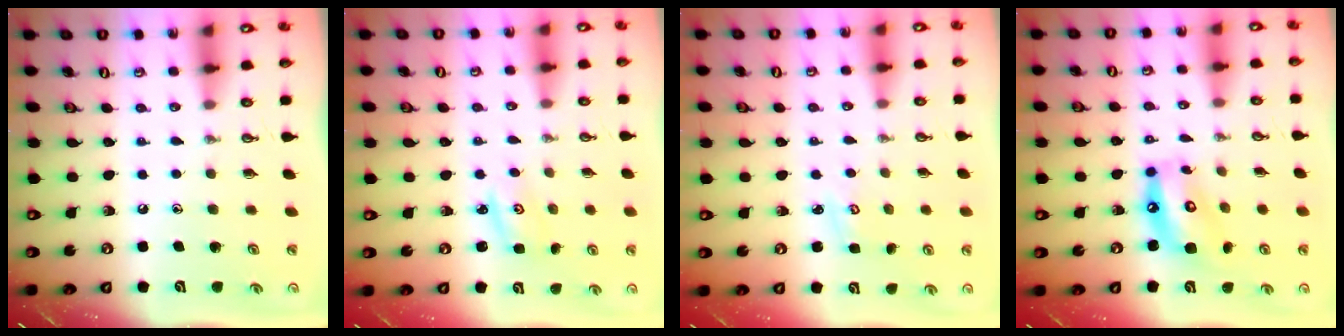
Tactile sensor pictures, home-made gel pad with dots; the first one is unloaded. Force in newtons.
{"total": 1.8, "press": 1.8, "slide": 0.1}
{"total": 3.0, "press": 3.0, "slide": 0.3}
{"total": 12.2, "press": 12.1, "slide": 1.3}